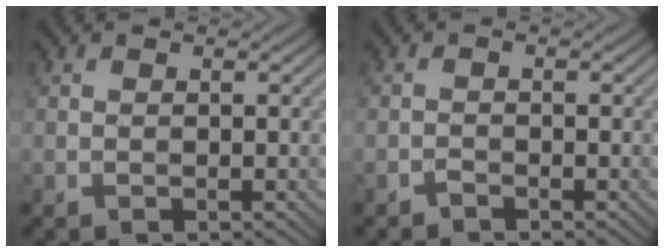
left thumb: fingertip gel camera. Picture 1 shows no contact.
{"total": 0.7, "force": [-0.7, 0.1, 0.2], "torque": [-0.002, 0.002, -0.016]}